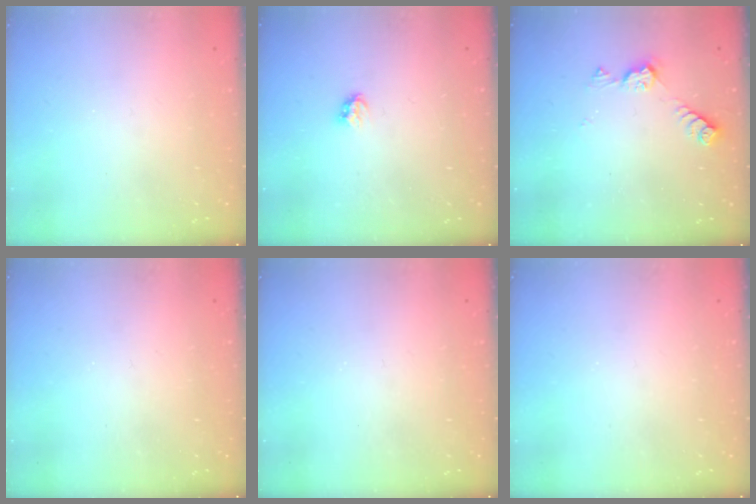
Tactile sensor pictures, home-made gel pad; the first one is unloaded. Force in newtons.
{"total": 2.7, "press": 2.6, "slide": 0.4}
{"total": 5.5, "press": 5.4, "slide": 1.1}
{"total": 0.0}
{"total": 0.0}
{"total": 0.0}